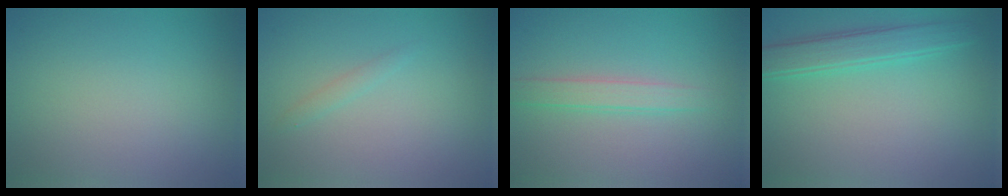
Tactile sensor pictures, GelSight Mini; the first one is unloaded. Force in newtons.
{"total": 0.8, "press": 0.8, "slide": 0.0}
{"total": 2.1, "press": 2.1, "slide": 0.1}
{"total": 2.4, "press": 2.4, "slide": 0.2}